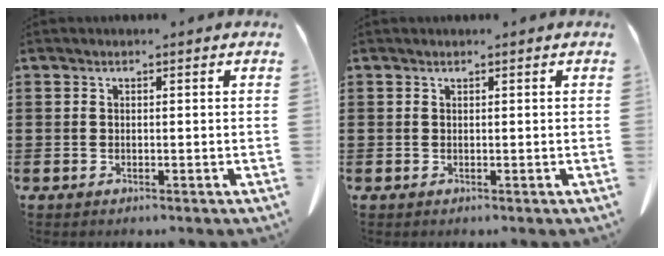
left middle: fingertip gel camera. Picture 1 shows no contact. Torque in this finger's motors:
{"motor_torque": [-1.00, 1.14, -0.42, -0.07]}